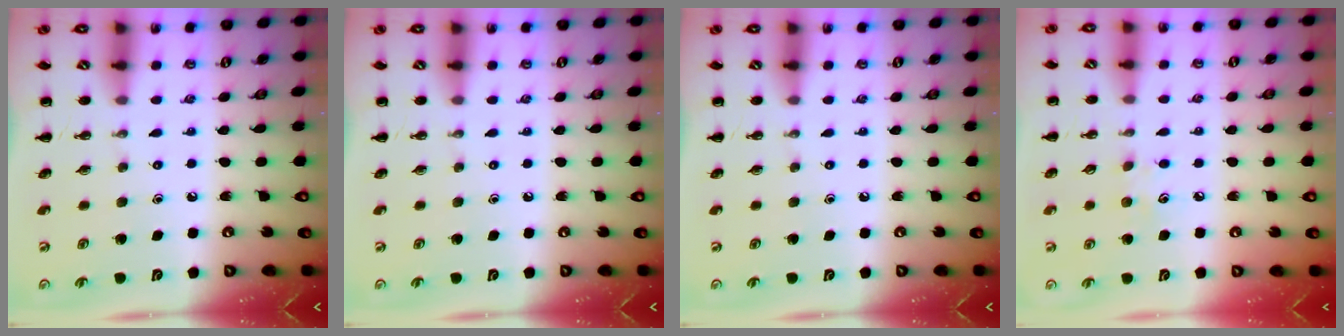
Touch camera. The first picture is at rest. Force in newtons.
{"total": 0.0}
{"total": 0.0}
{"total": 4.5, "press": 4.3, "slide": 1.3}